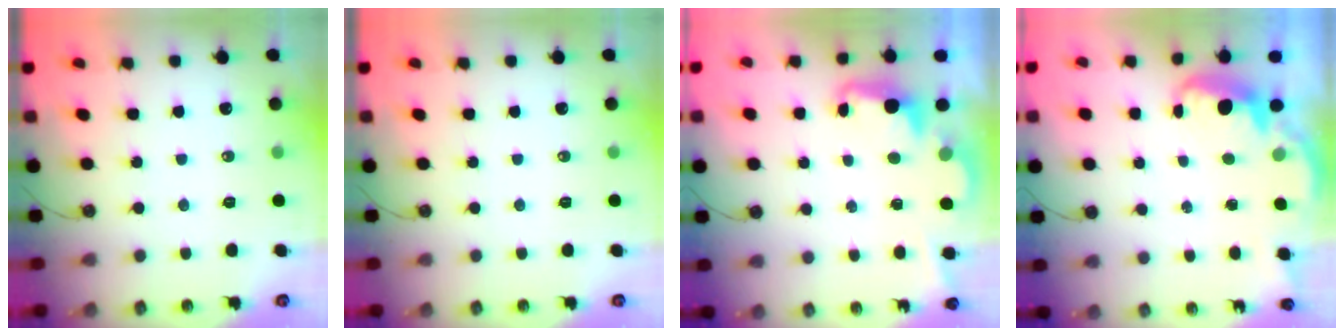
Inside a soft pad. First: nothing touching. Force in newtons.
{"total": 0.0}
{"total": 2.5, "press": 2.4, "slide": 0.5}
{"total": 2.7, "press": 2.6, "slide": 0.6}